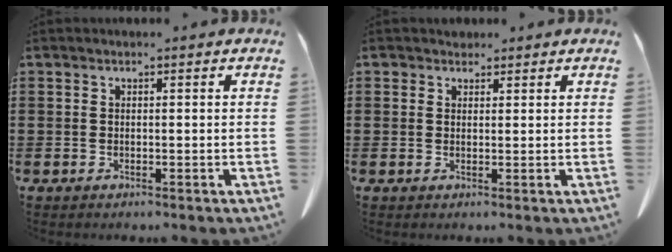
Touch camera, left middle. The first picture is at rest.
{"total": 1.6, "force": [1.3, 0.9, 0.1], "torque": [-0.007, 0.004, 0.027]}